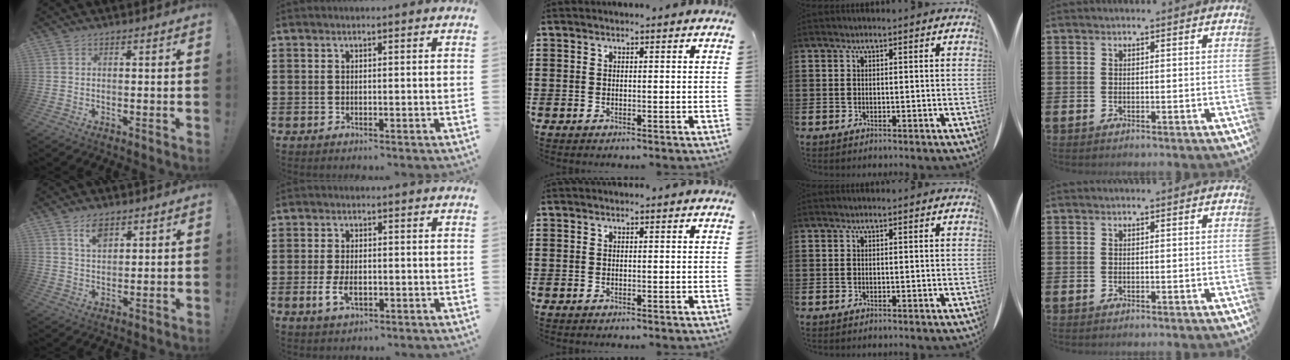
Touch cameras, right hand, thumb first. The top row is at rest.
{"thumb": {"total": 5.6, "force": [3.5, 2.9, 3.3], "torque": [-0.054, -0.013, 0.062]}, "index": {"total": 3.7, "force": [-0.9, 2.0, 3.0], "torque": [-0.069, -0.005, -0.017]}}